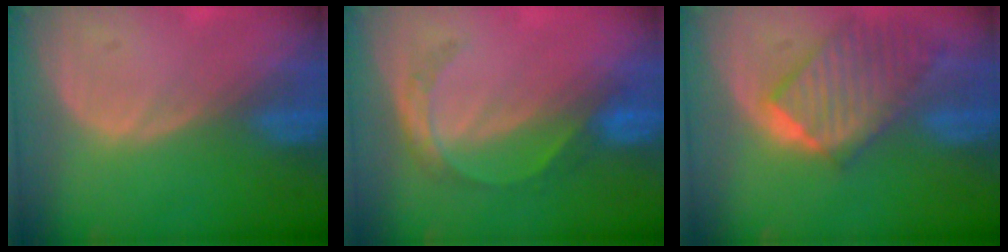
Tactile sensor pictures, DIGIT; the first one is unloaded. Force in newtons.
{"total": 4.4, "press": 4.2, "slide": 1.2}
{"total": 9.8, "press": 8.5, "slide": 4.8}